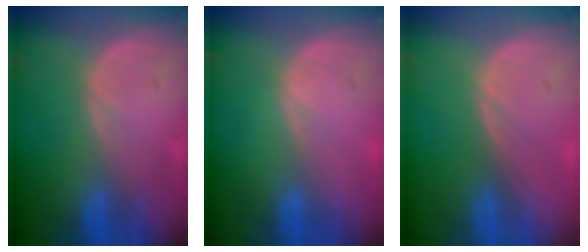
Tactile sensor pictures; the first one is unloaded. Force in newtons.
{"total": 0.0}
{"total": 0.0}